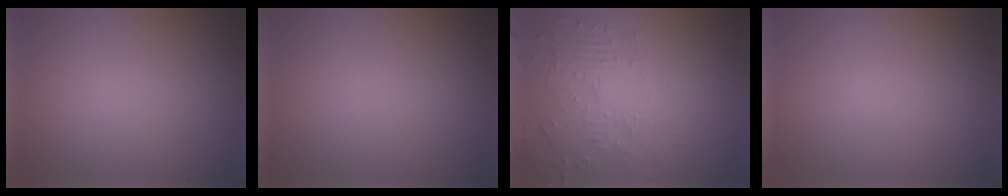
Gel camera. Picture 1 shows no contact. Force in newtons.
{"total": 0.0}
{"total": 5.5, "press": 3.6, "slide": 4.1}
{"total": 0.0}